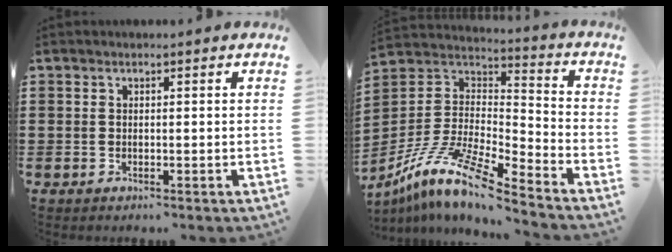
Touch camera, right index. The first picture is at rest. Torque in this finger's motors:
{"motor_torque": [2.14, 0.00, -0.68, -0.21]}